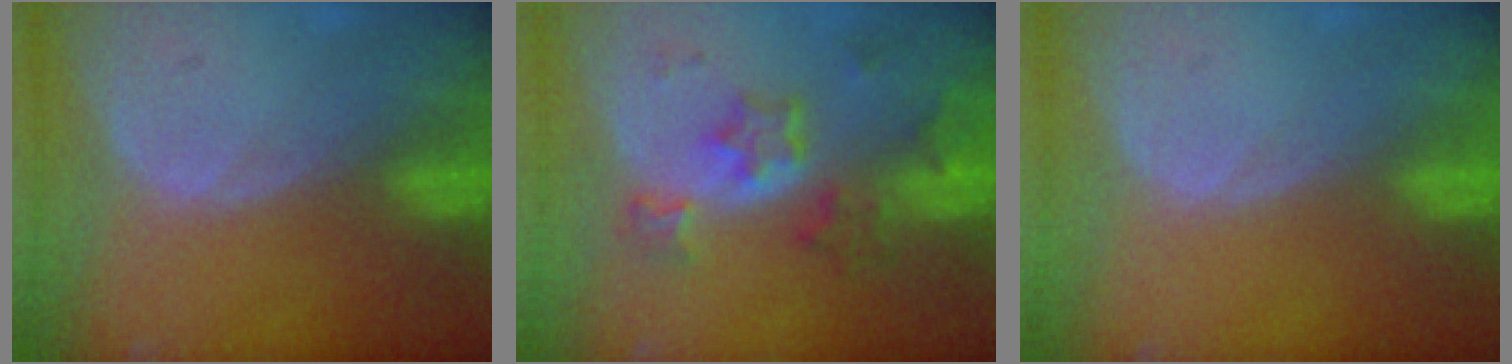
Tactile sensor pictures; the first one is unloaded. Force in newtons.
{"total": 7.1, "press": 6.5, "slide": 2.9}
{"total": 0.0}